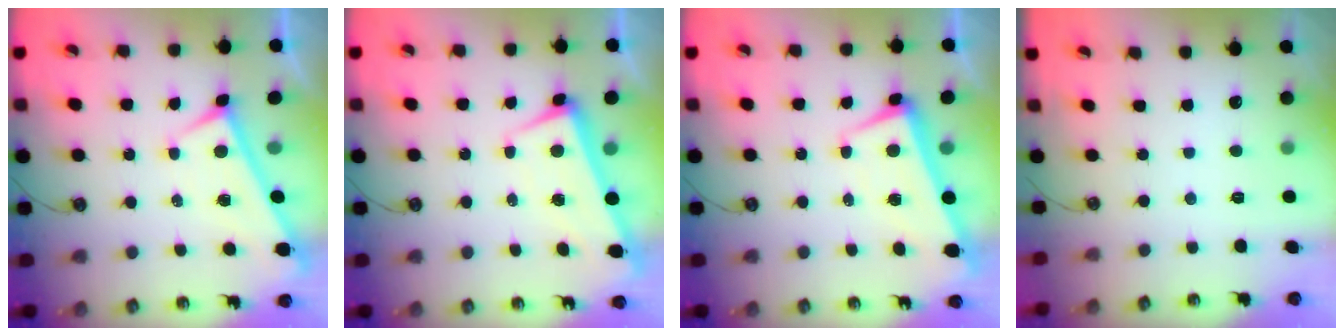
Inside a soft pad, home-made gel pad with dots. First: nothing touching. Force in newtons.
{"total": 1.8, "press": 0.8, "slide": 1.6}
{"total": 2.2, "press": 2.1, "slide": 0.7}
{"total": 0.0}